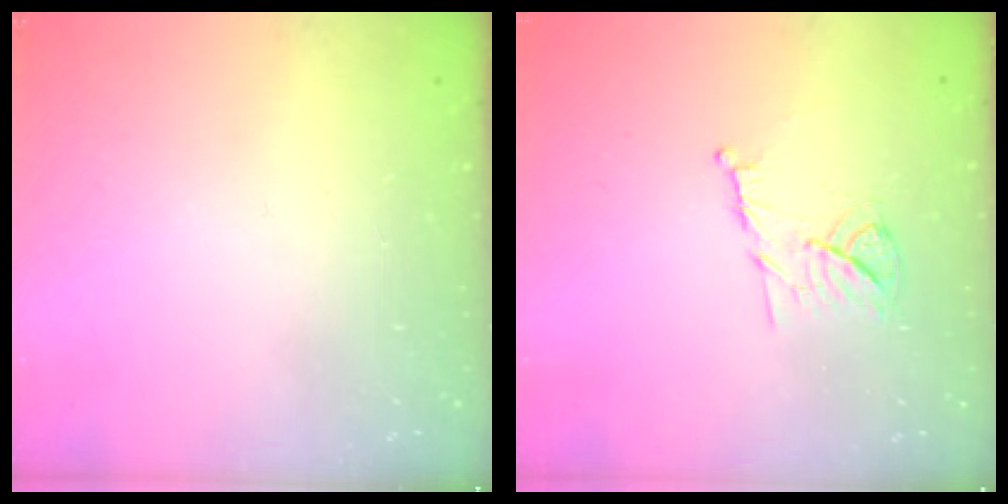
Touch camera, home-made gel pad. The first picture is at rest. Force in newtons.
{"total": 8.6, "press": 8.6, "slide": 0.7}